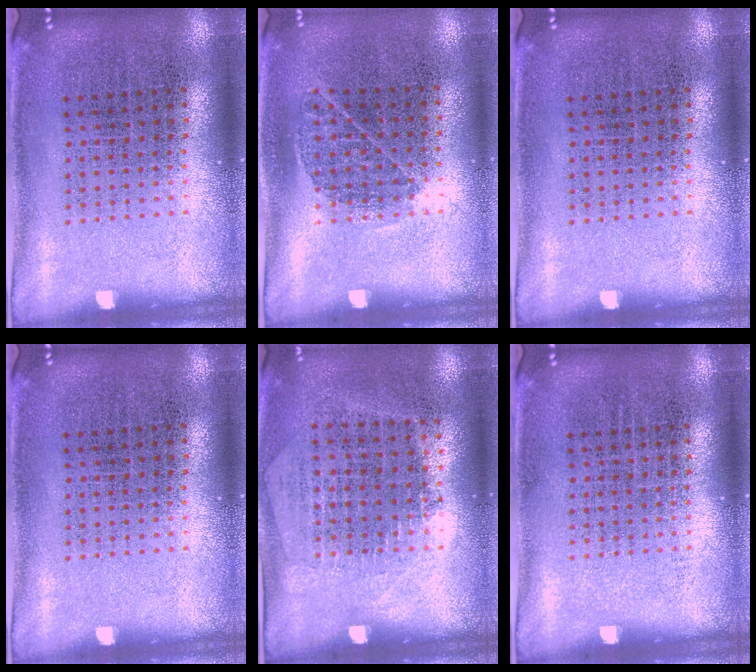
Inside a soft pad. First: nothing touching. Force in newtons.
{"total": 0.8, "press": 0.6, "slide": 0.6}
{"total": 0.0}
{"total": 0.0}
{"total": 1.2, "press": 1.1, "slide": 0.5}
{"total": 0.0}